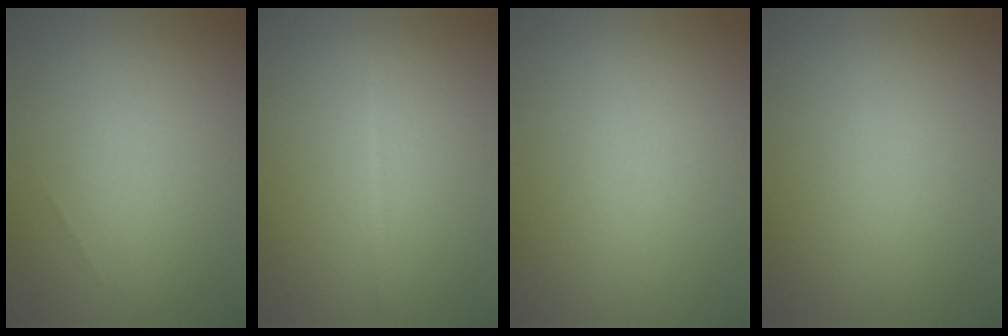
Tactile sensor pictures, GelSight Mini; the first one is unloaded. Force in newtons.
{"total": 0.9, "press": 0.9, "slide": 0.1}
{"total": 0.0}
{"total": 0.0}